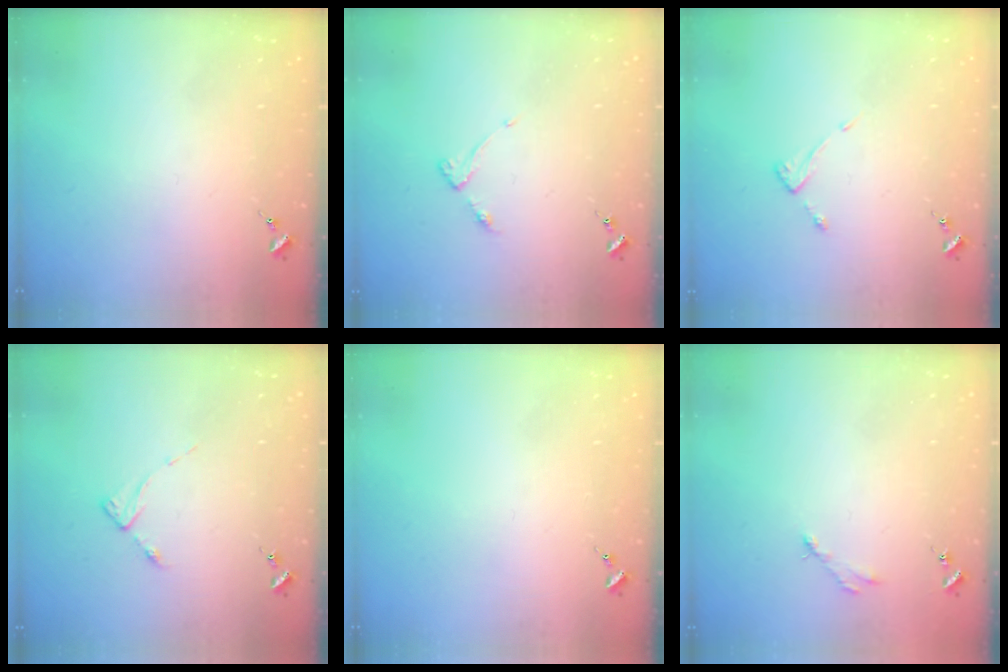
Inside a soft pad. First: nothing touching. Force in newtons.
{"total": 4.0, "press": 3.9, "slide": 0.5}
{"total": 2.6, "press": 2.6, "slide": 0.3}
{"total": 2.7, "press": 2.7, "slide": 0.4}
{"total": 0.0}
{"total": 2.5, "press": 2.5, "slide": 0.3}